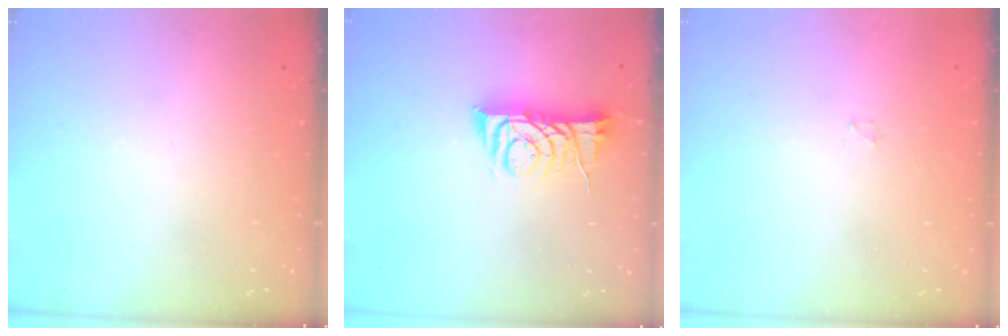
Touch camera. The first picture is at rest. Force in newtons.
{"total": 8.3, "press": 8.3, "slide": 0.6}
{"total": 0.8, "press": 0.8, "slide": 0.2}